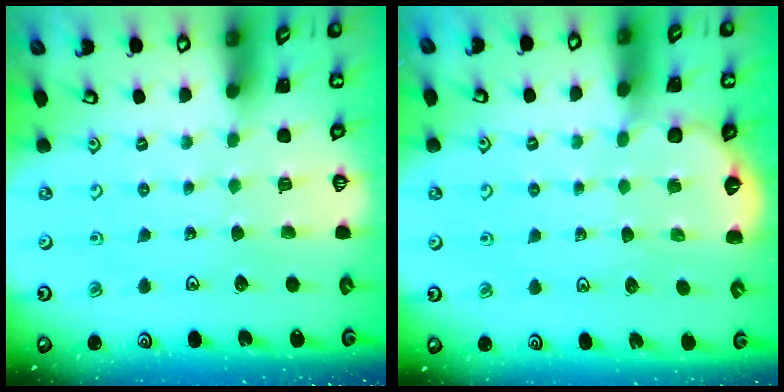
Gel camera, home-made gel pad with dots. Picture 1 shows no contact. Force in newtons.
{"total": 3.5, "press": 3.1, "slide": 1.7}